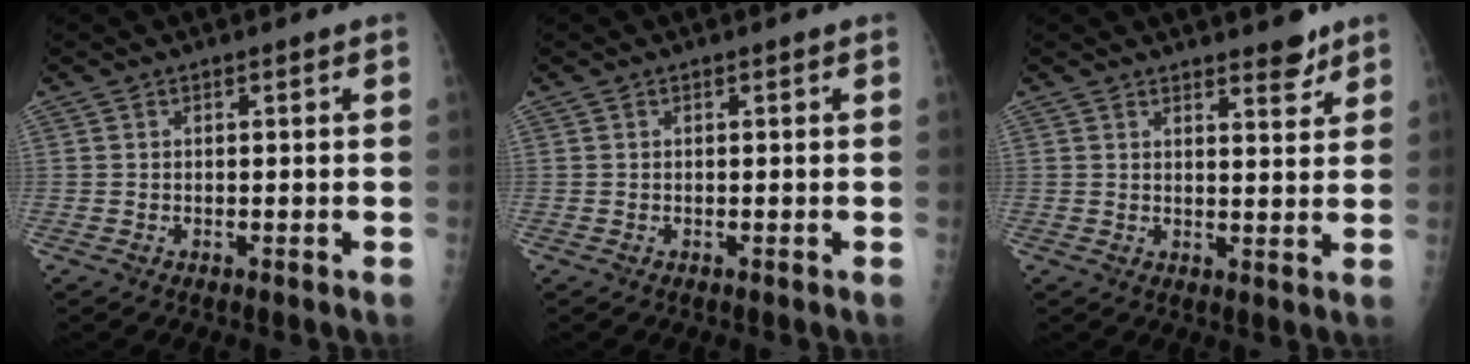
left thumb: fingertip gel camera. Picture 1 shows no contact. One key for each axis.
{"total": 0.0}
{"total": 4.0, "fx": 3.2, "fy": 1.2, "fz": 2.1, "tx": -0.015, "ty": -0.025, "tz": 0.044}